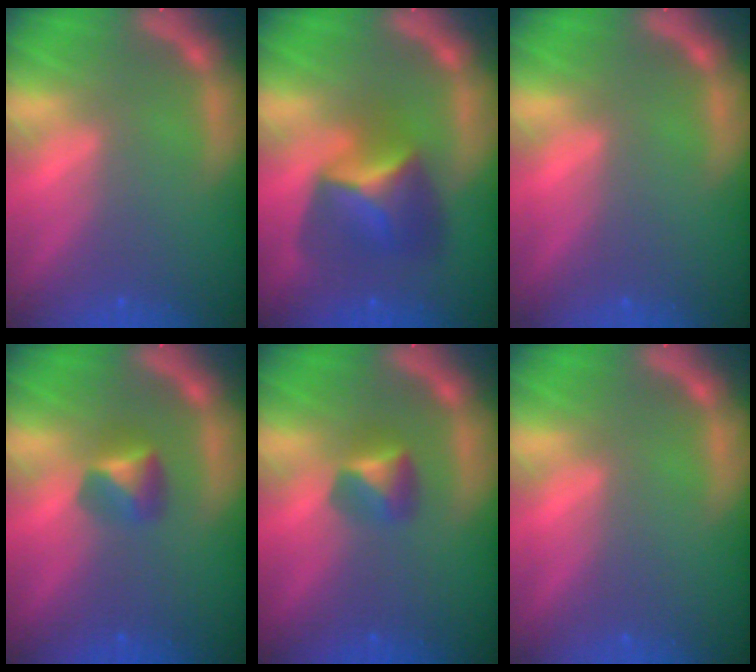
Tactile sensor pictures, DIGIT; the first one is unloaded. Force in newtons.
{"total": 5.9}
{"total": 0.0}
{"total": 2.4}
{"total": 2.4}
{"total": 0.0}